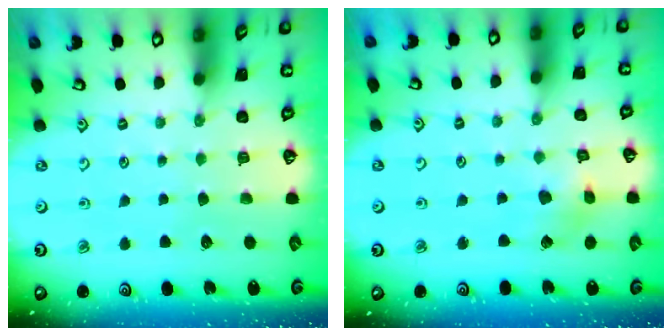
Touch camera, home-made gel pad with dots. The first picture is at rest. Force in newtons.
{"total": 5.0, "press": 4.9, "slide": 0.6}